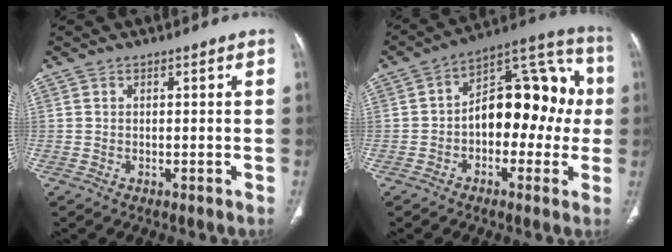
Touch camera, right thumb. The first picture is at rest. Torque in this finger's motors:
{"motor_torque": [1.73, 1.99, 1.47, -0.57, 0.11]}